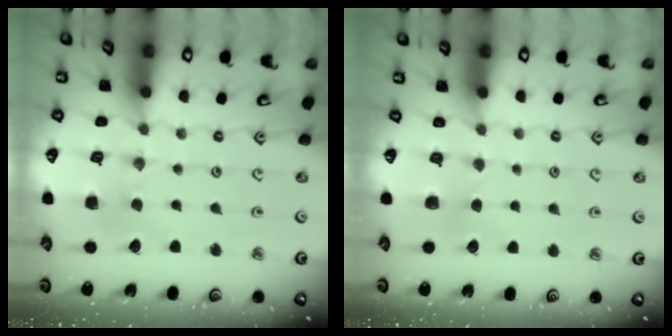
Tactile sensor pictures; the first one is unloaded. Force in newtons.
{"total": 2.4, "press": 2.3, "slide": 0.5}